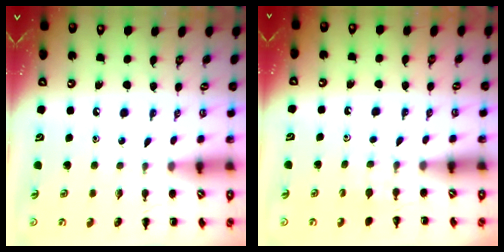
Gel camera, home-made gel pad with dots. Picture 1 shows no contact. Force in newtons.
{"total": 4.2, "press": 3.9, "slide": 1.4}